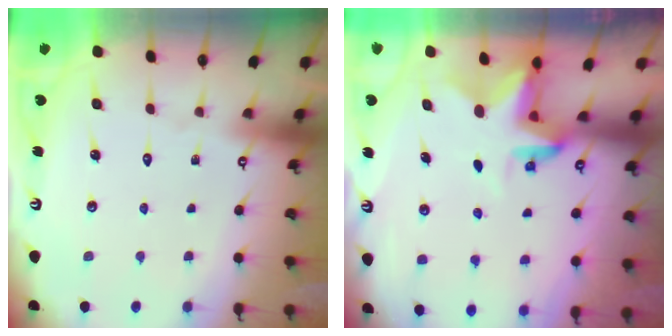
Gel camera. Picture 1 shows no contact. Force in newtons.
{"total": 3.1, "press": 3.1, "slide": 0.5}